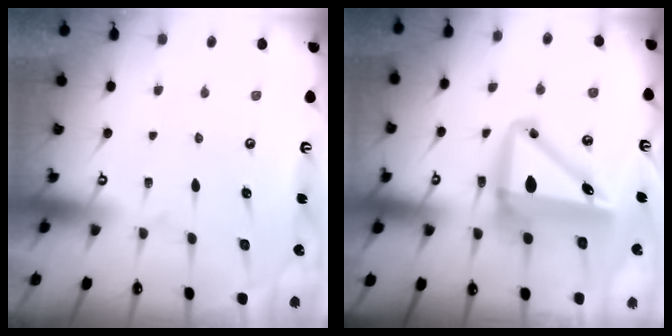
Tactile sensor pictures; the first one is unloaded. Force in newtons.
{"total": 11.0, "press": 10.7, "slide": 2.7}